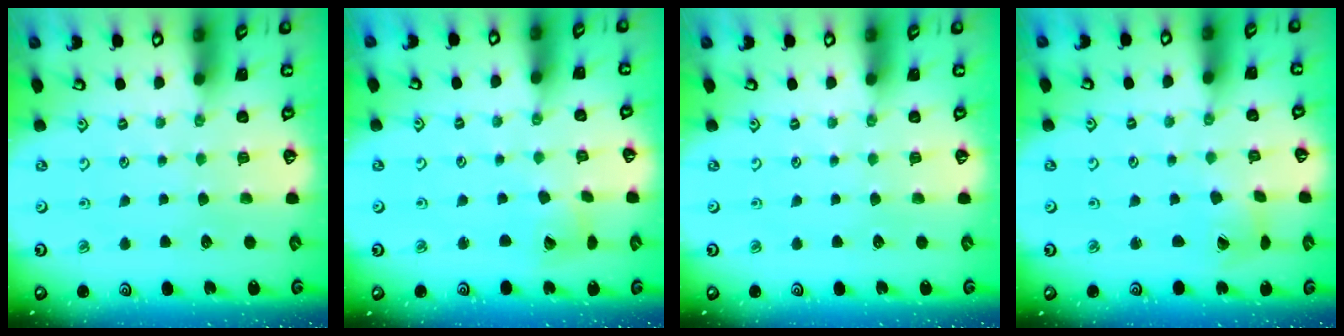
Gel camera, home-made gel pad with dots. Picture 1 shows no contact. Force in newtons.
{"total": 6.4, "press": 6.4, "slide": 0.9}
{"total": 0.0}
{"total": 2.2, "press": 2.2, "slide": 0.4}